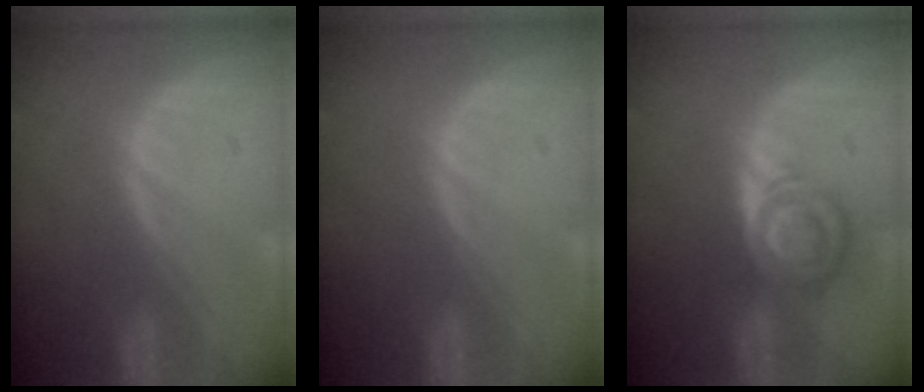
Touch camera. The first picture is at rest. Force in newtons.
{"total": 0.0}
{"total": 6.0, "press": 6.0, "slide": 0.2}